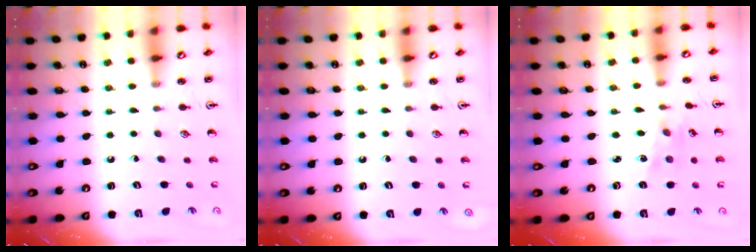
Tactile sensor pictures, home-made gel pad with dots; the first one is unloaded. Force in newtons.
{"total": 0.0}
{"total": 1.2, "press": 1.2, "slide": 0.2}